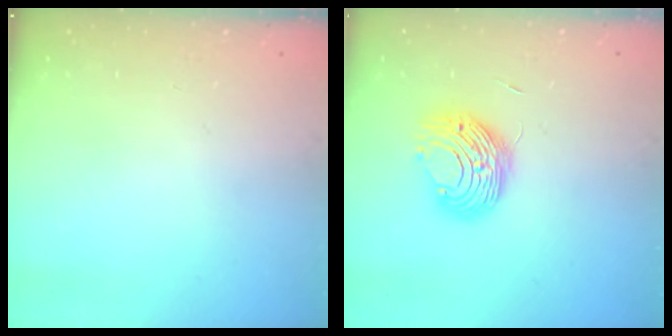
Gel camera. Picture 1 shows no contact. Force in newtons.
{"total": 9.4, "press": 9.4, "slide": 0.3}